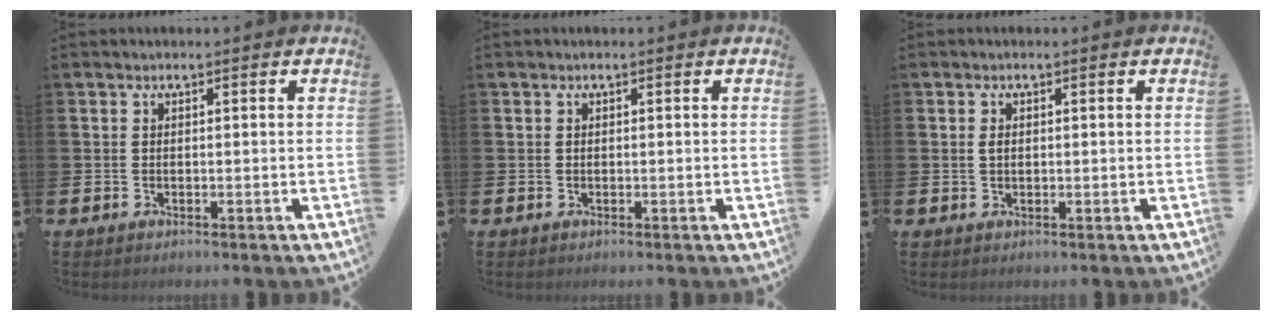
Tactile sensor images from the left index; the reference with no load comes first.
{"total": 0.0}
{"total": 0.9, "force": [0.3, 0.6, 0.6], "torque": [0.000, 0.001, 0.001]}